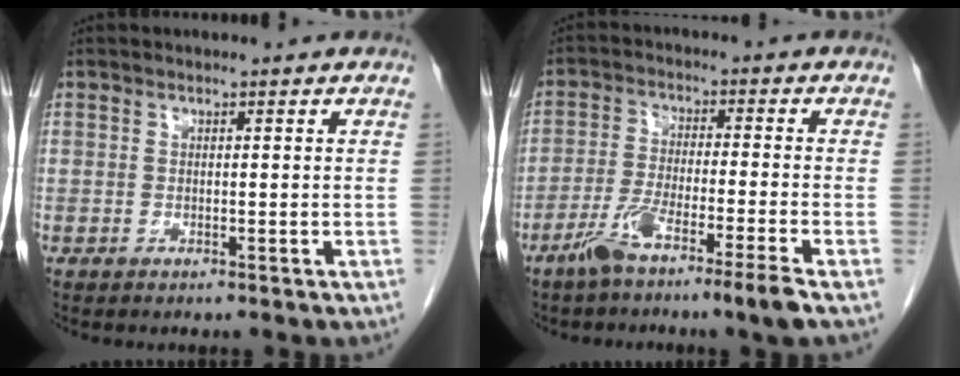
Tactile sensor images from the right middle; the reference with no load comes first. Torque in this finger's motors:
{"motor_torque": [0.85, -0.78, 0.15, 0.05]}